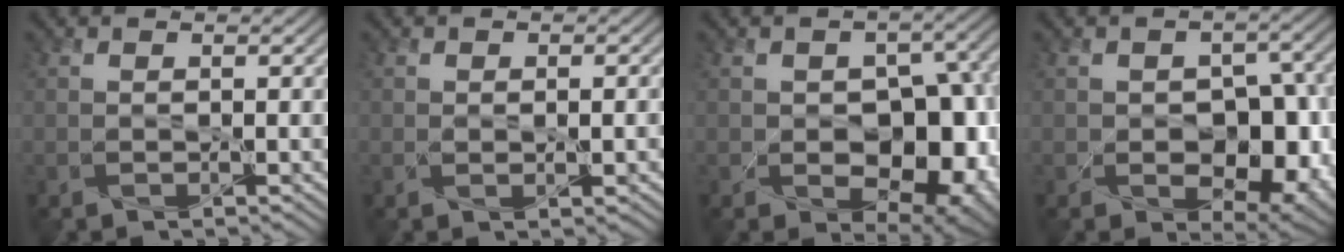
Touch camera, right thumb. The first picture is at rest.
{"total": 1.1, "force": [-0.1, 0.7, 0.8], "torque": [-0.016, -0.002, 0.001]}
{"total": 11.1, "force": [-2.0, 7.5, 8.0], "torque": [-0.111, -0.027, -0.012]}
{"total": 8.3, "force": [-1.6, 5.7, 5.9], "torque": [-0.089, -0.025, -0.011]}